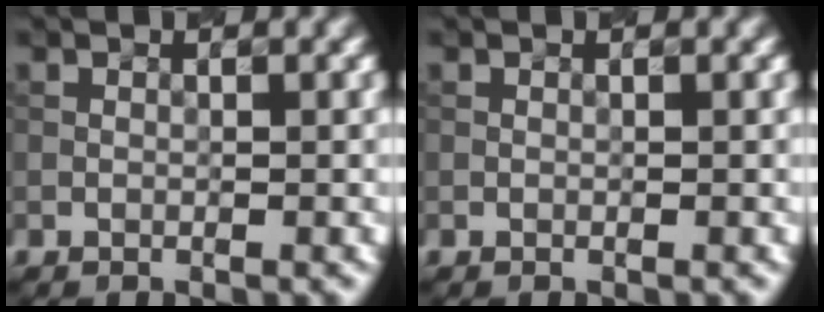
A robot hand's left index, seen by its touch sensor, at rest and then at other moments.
{"total": 0.0}